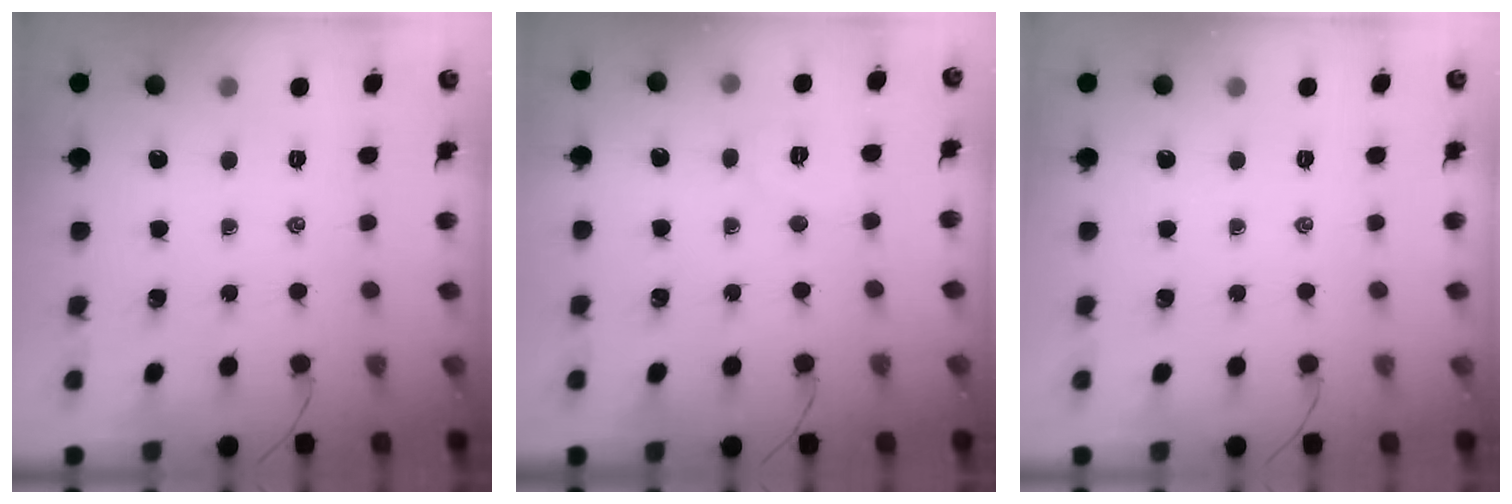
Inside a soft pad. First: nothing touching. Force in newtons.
{"total": 3.8, "press": 3.7, "slide": 0.8}
{"total": 0.0}